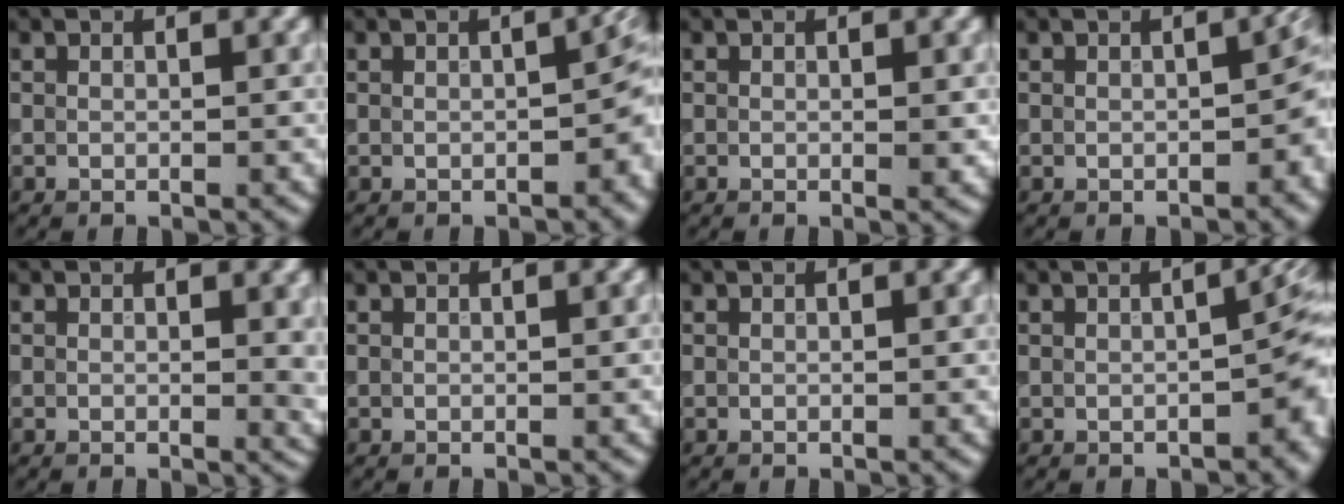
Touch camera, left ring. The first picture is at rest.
{"total": 4.2, "force": [-0.5, 2.2, 3.5], "torque": [-0.031, -0.001, -0.004]}
{"total": 0.8, "force": [0.0, 0.1, 0.8], "torque": [-0.009, -0.003, -0.001]}
{"total": 3.7, "force": [-0.4, 1.9, 3.2], "torque": [-0.028, 0.001, -0.003]}
{"total": 1.5, "force": [0.3, 0.5, 1.4], "torque": [-0.011, -0.005, 0.004]}
{"total": 0.0}
{"total": 0.0}
{"total": 4.9, "force": [-0.9, 2.2, 4.3], "torque": [-0.043, -0.006, -0.007]}